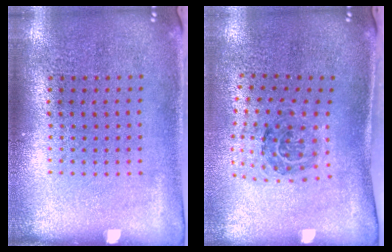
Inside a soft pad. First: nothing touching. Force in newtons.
{"total": 1.3, "press": 1.1, "slide": 0.7}